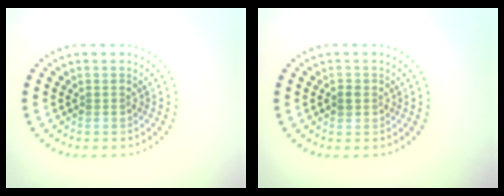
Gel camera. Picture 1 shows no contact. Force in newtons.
{"total": 1.1, "press": 1.0, "slide": 0.3}